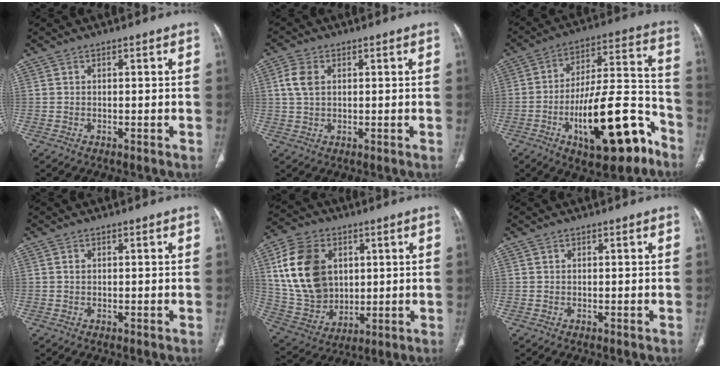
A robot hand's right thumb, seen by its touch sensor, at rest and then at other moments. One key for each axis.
{"total": 4.4, "fx": 1.1, "fy": 2.9, "fz": 3.2, "tx": -0.073, "ty": 0.005, "tz": 0.021}
{"total": 21.7, "fx": -10.5, "fy": 7.8, "fz": 17.3, "tx": -0.255, "ty": 0.075, "tz": -0.157}
{"total": 0.6, "fx": 0.1, "fy": 0.5, "fz": 0.4, "tx": -0.005, "ty": 0.003, "tz": 0.003}
{"total": 18.5, "fx": 4.7, "fy": 13.8, "fz": 11.4, "tx": -0.191, "ty": -0.005, "tz": 0.103}
{"total": 0.0}